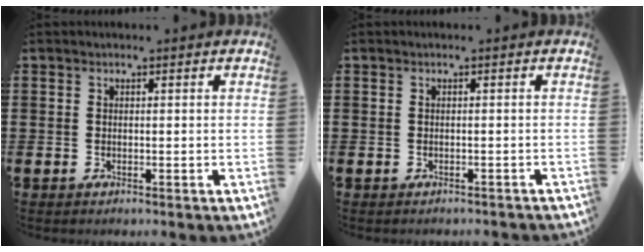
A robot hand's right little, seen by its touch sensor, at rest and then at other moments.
{"total": 0.5, "force": [-0.5, 0.0, 0.1], "torque": [-0.001, -0.002, -0.010]}